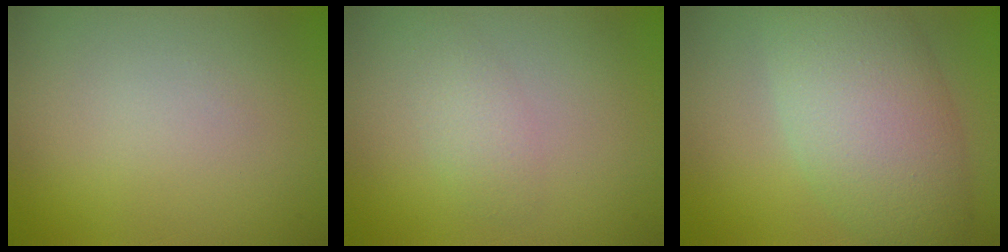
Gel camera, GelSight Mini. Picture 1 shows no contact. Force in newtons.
{"total": 1.7, "press": 1.7, "slide": 0.1}
{"total": 8.1, "press": 8.1, "slide": 0.3}